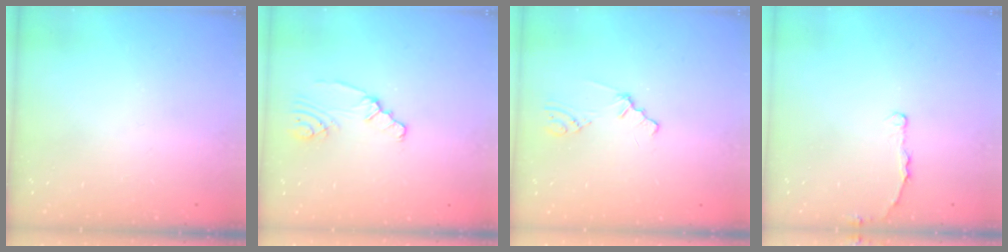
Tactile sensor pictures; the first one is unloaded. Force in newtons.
{"total": 2.3, "press": 2.3, "slide": 0.2}
{"total": 0.8, "press": 0.8, "slide": 0.2}
{"total": 2.3, "press": 2.3, "slide": 0.4}